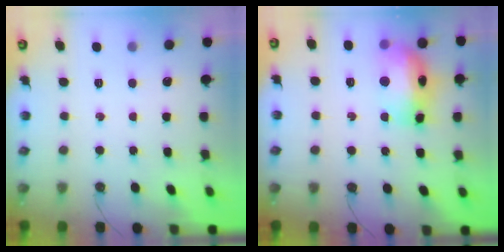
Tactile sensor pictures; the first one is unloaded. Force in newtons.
{"total": 15.0, "press": 14.9, "slide": 1.3}